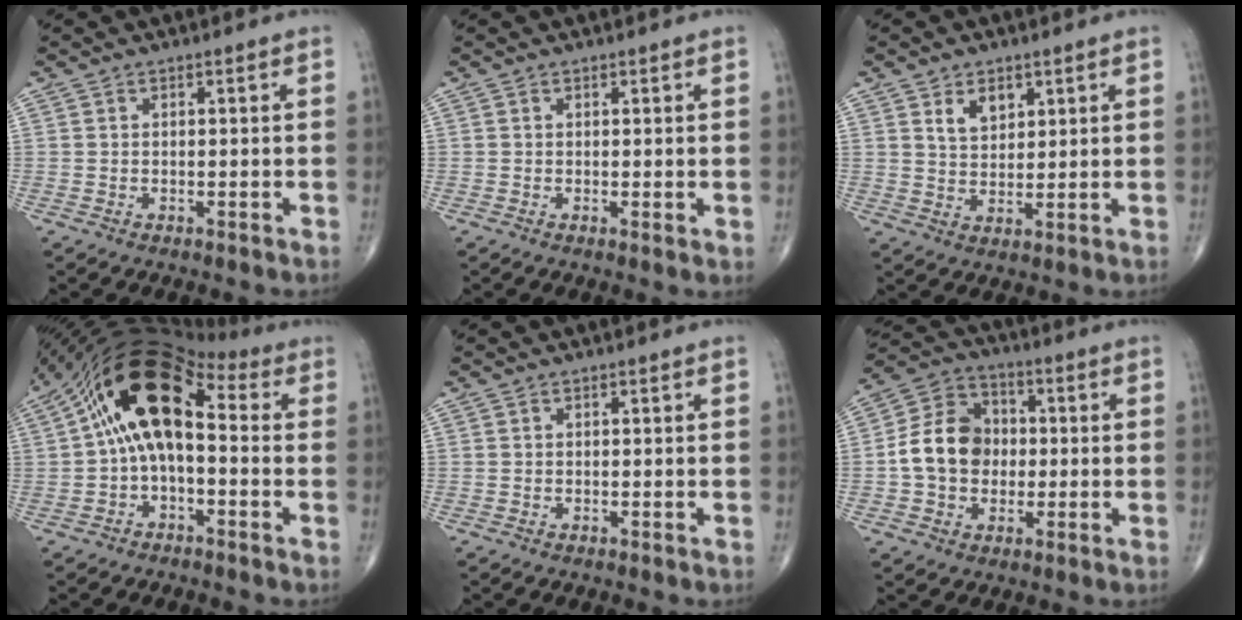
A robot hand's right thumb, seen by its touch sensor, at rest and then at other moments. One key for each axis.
{"total": 1.0, "fx": 0.2, "fy": 0.3, "fz": 1.0, "tx": -0.020, "ty": -0.006, "tz": 0.001}
{"total": 5.2, "fx": 2.6, "fy": 3.3, "fz": 3.0, "tx": -0.032, "ty": -0.020, "tz": 0.050}
{"total": 15.2, "fx": 1.4, "fy": 8.2, "fz": 12.7, "tx": -0.208, "ty": 0.051, "tz": 0.013}
{"total": 0.0}
{"total": 12.2, "fx": -0.6, "fy": 9.9, "fz": 7.0, "tx": -0.103, "ty": 0.030, "tz": -0.018}